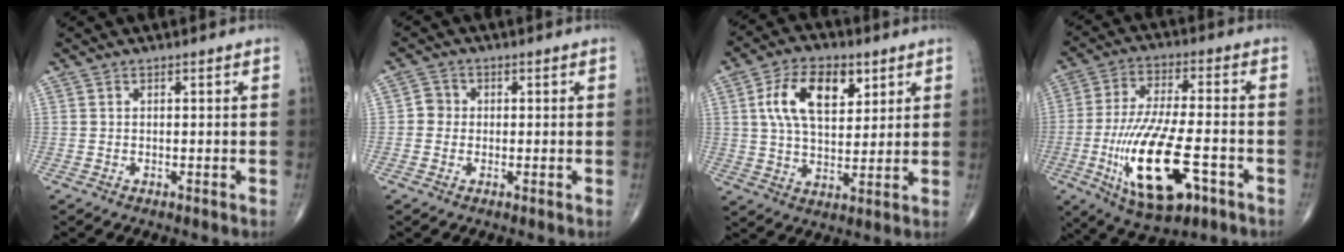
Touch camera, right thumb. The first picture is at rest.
{"total": 2.5, "force": [-0.2, 2.4, 0.7], "torque": [0.004, 0.008, -0.010]}
{"total": 12.9, "force": [4.7, 7.1, 9.7], "torque": [-0.152, -0.008, 0.084]}
{"total": 18.8, "force": [-6.3, 7.0, 16.3], "torque": [-0.317, 0.010, -0.098]}